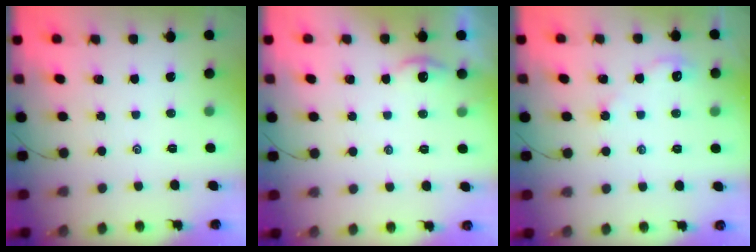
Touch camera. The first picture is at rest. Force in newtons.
{"total": 2.6, "press": 2.6, "slide": 0.3}
{"total": 2.5, "press": 2.5, "slide": 0.4}